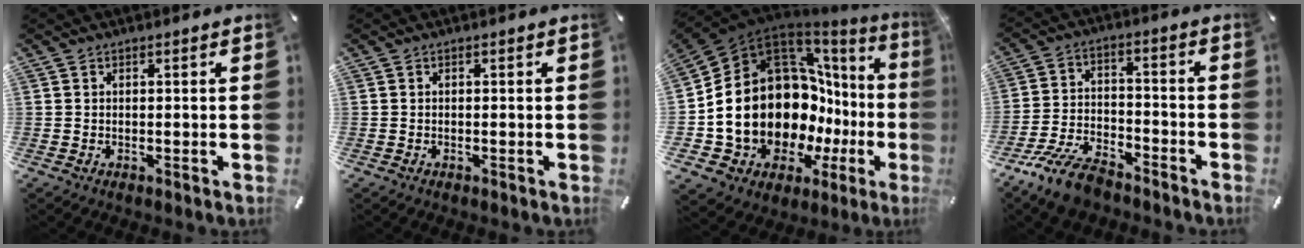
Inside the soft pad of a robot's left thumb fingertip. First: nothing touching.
{"total": 0.0}
{"total": 23.5, "force": [-2.3, 16.0, 17.0], "torque": [-0.292, -0.059, 0.012]}
{"total": 12.0, "force": [-9.2, 4.8, 6.0], "torque": [-0.117, 0.049, -0.176]}